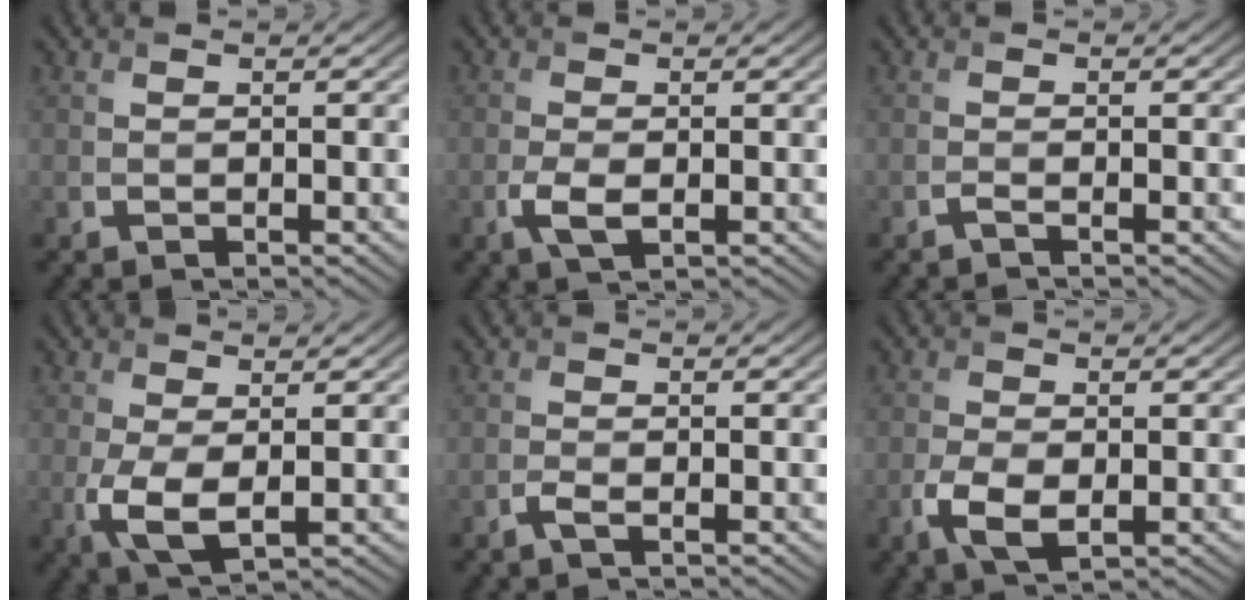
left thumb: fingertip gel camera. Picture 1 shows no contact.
{"total": 2.9, "force": [-1.0, 1.3, 2.4], "torque": [-0.060, -0.006, -0.022]}
{"total": 0.9, "force": [-0.6, 0.0, 0.6], "torque": [-0.013, -0.001, -0.015]}
{"total": 4.5, "force": [-0.4, 1.9, 4.1], "torque": [-0.103, -0.010, -0.006]}
{"total": 1.3, "force": [-0.8, 0.1, 1.0], "torque": [-0.023, 0.003, -0.021]}
{"total": 4.5, "force": [-1.5, 2.2, 3.6], "torque": [-0.083, -0.006, -0.029]}